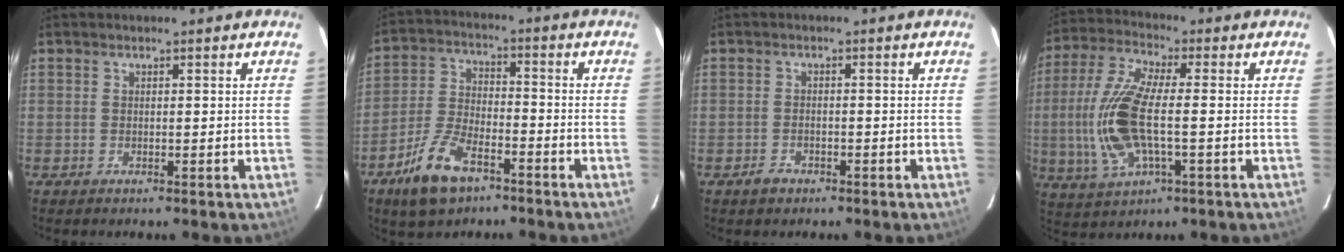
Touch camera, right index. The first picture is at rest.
{"total": 11.2, "force": [-7.0, 4.9, 7.1], "torque": [-0.162, -0.003, -0.132]}
{"total": 2.2, "force": [-1.5, 1.5, 0.8], "torque": [-0.018, 0.002, -0.024]}
{"total": 14.5, "force": [-1.8, 5.4, 13.4], "torque": [-0.295, 0.000, -0.035]}